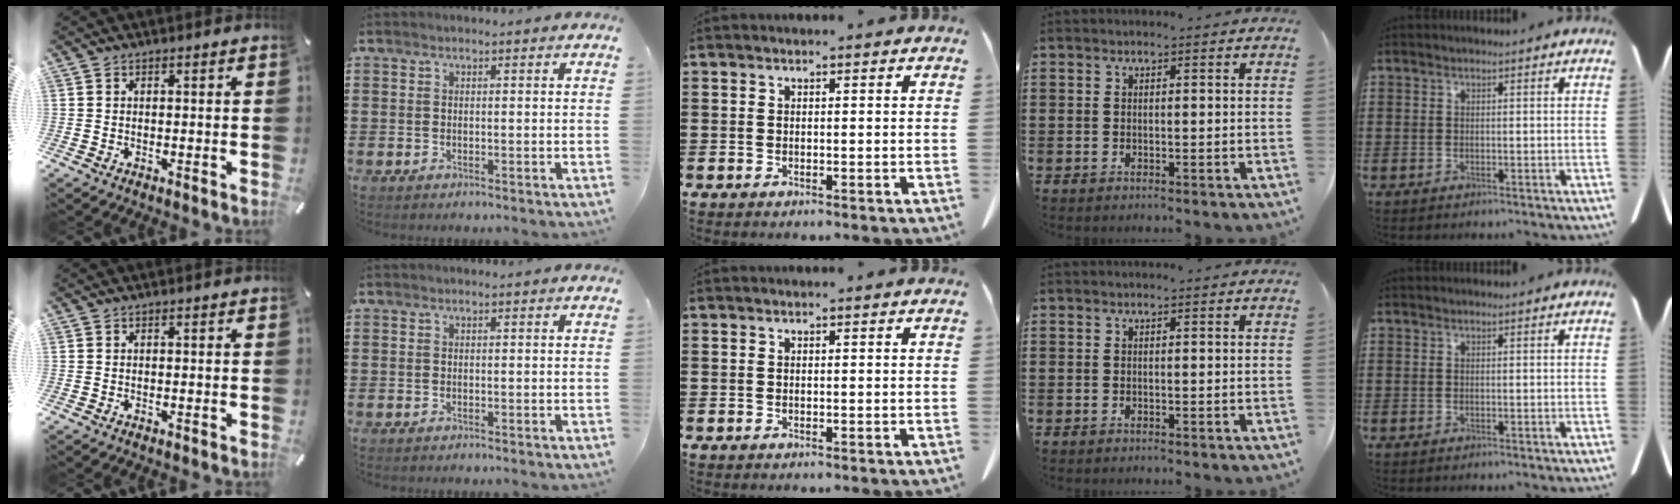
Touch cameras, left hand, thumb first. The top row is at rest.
{}